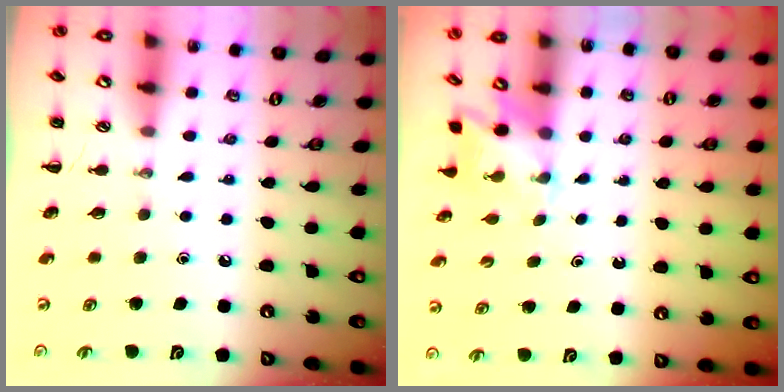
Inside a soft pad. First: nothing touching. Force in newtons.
{"total": 1.6, "press": 1.5, "slide": 0.6}